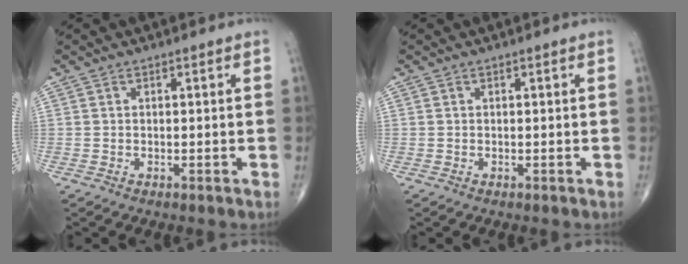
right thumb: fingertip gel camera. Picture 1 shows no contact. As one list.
[{"total": 0.0}]